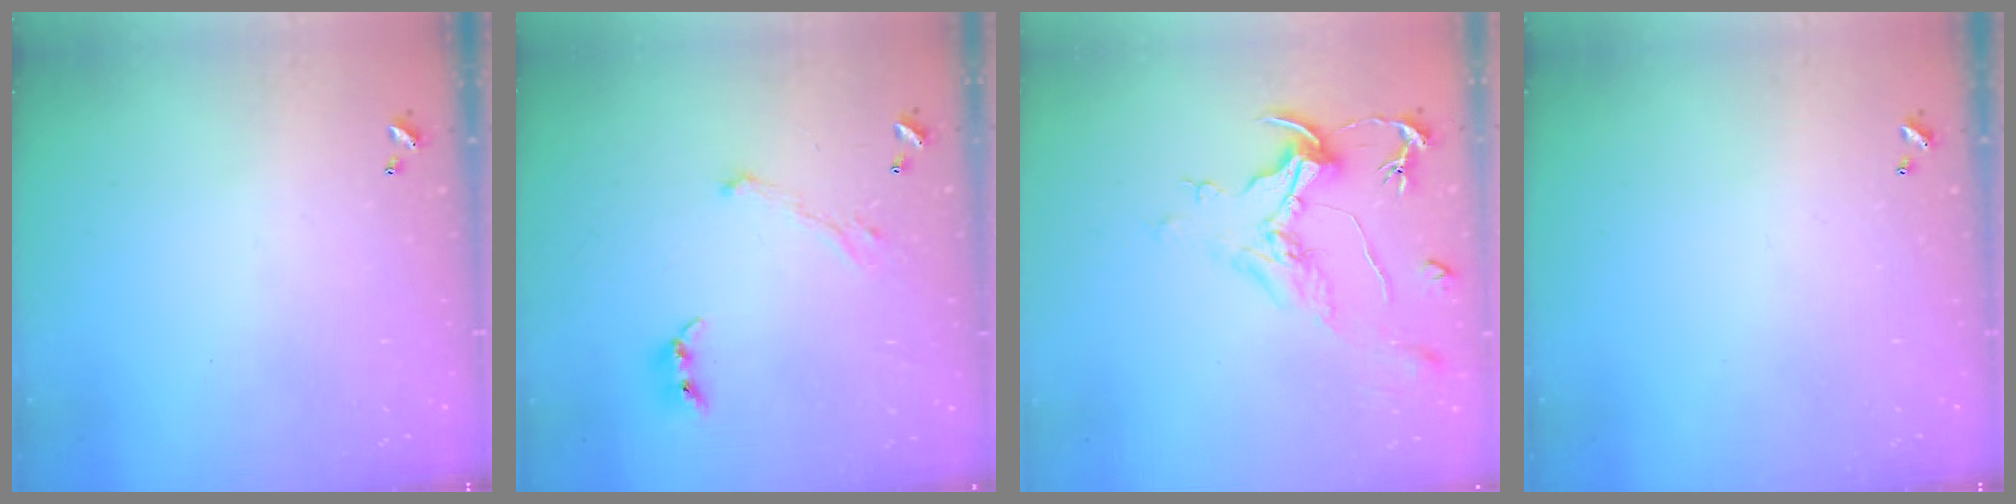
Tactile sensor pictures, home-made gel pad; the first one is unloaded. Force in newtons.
{"total": 2.6, "press": 2.4, "slide": 1.0}
{"total": 2.1, "press": 1.6, "slide": 1.3}
{"total": 0.0}